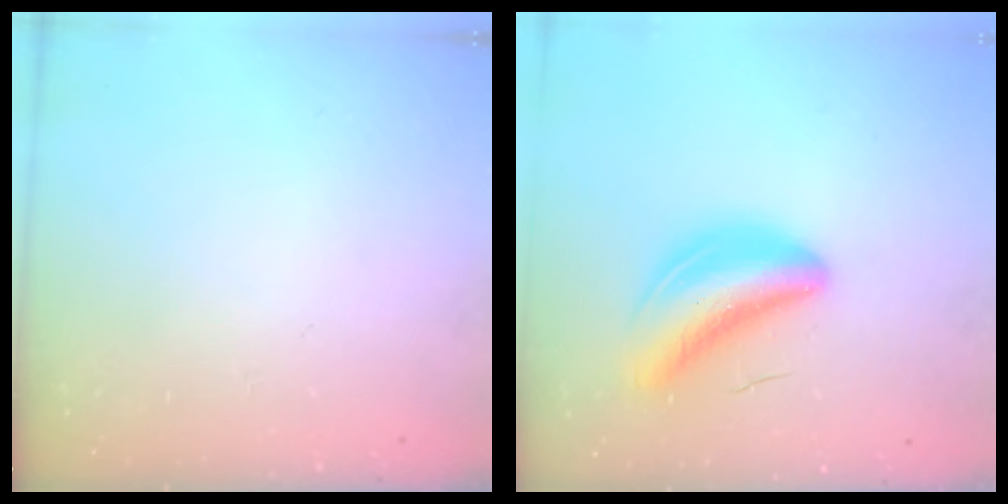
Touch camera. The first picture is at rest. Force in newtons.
{"total": 9.8, "press": 9.3, "slide": 2.9}